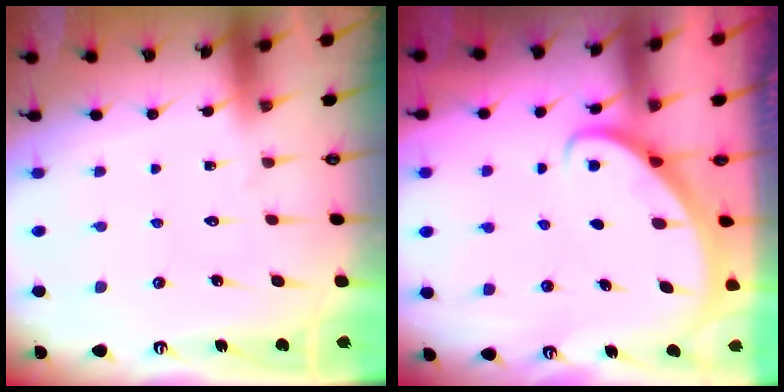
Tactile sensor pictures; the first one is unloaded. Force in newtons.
{"total": 2.8, "press": 2.8, "slide": 0.2}